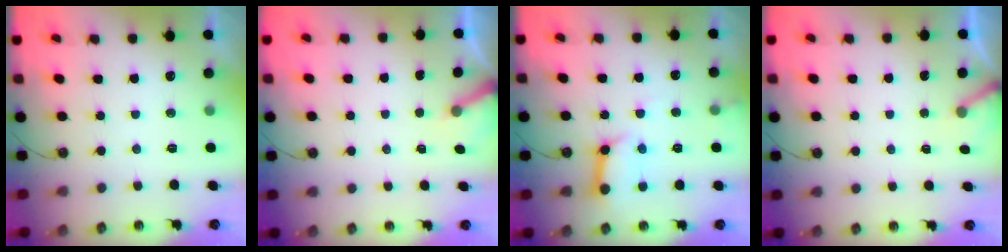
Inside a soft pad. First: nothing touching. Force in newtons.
{"total": 3.6, "press": 3.6, "slide": 0.3}
{"total": 9.8, "press": 9.7, "slide": 1.1}
{"total": 3.0, "press": 3.0, "slide": 0.2}